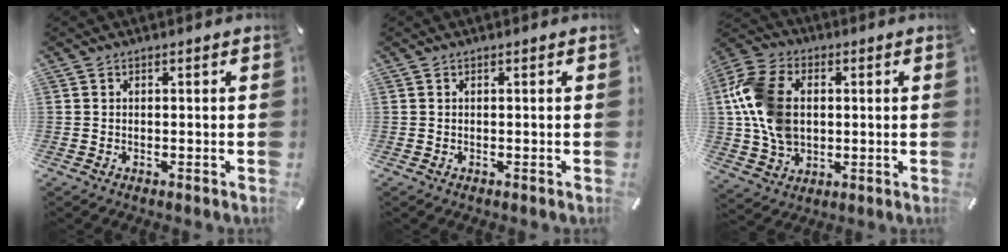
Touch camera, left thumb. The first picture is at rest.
{"total": 0.0}
{"total": 15.1, "force": [1.1, 11.7, 9.4], "torque": [-0.208, 0.016, 0.021]}